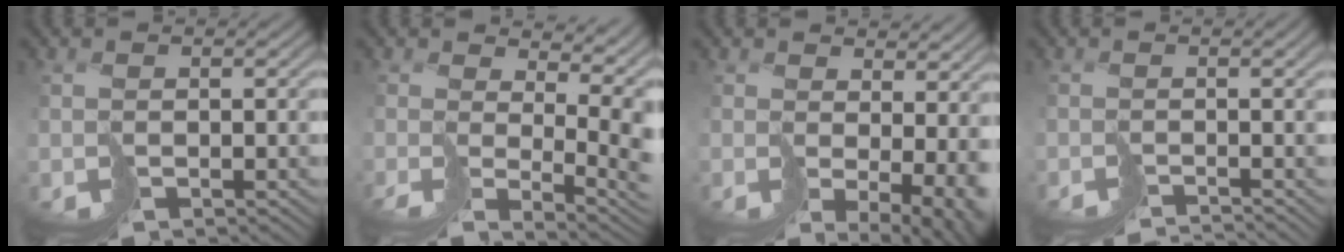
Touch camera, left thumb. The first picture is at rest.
{"total": 10.1, "force": [1.6, 4.8, 8.7], "torque": [-0.142, -0.027, 0.064]}
{"total": 8.9, "force": [0.8, 4.4, 7.7], "torque": [-0.120, -0.035, 0.059]}
{"total": 3.2, "force": [-2.8, -0.7, 1.3], "torque": [-0.007, -0.006, -0.046]}